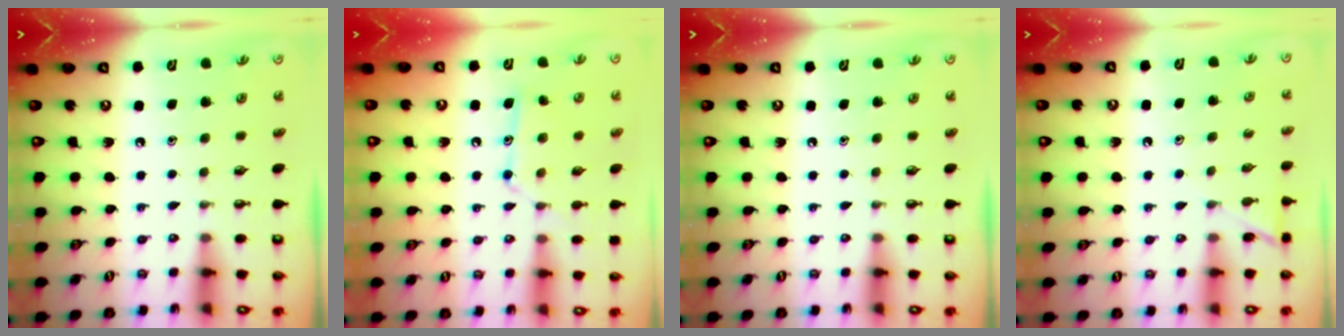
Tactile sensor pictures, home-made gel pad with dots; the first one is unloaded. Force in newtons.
{"total": 12.0, "press": 12.0, "slide": 0.7}
{"total": 0.0}
{"total": 5.7, "press": 5.7, "slide": 0.5}